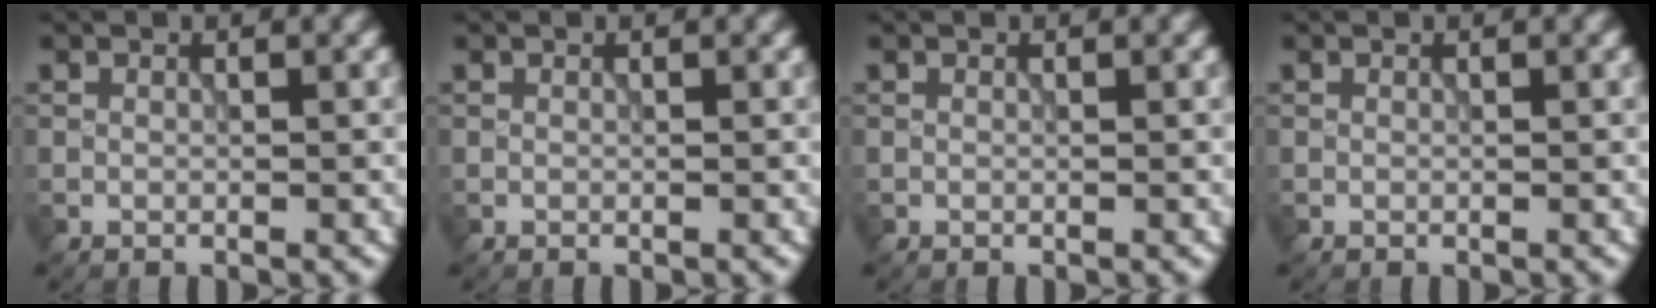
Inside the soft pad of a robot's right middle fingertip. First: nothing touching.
{"total": 0.0}
{"total": 0.0}
{"total": 0.0}